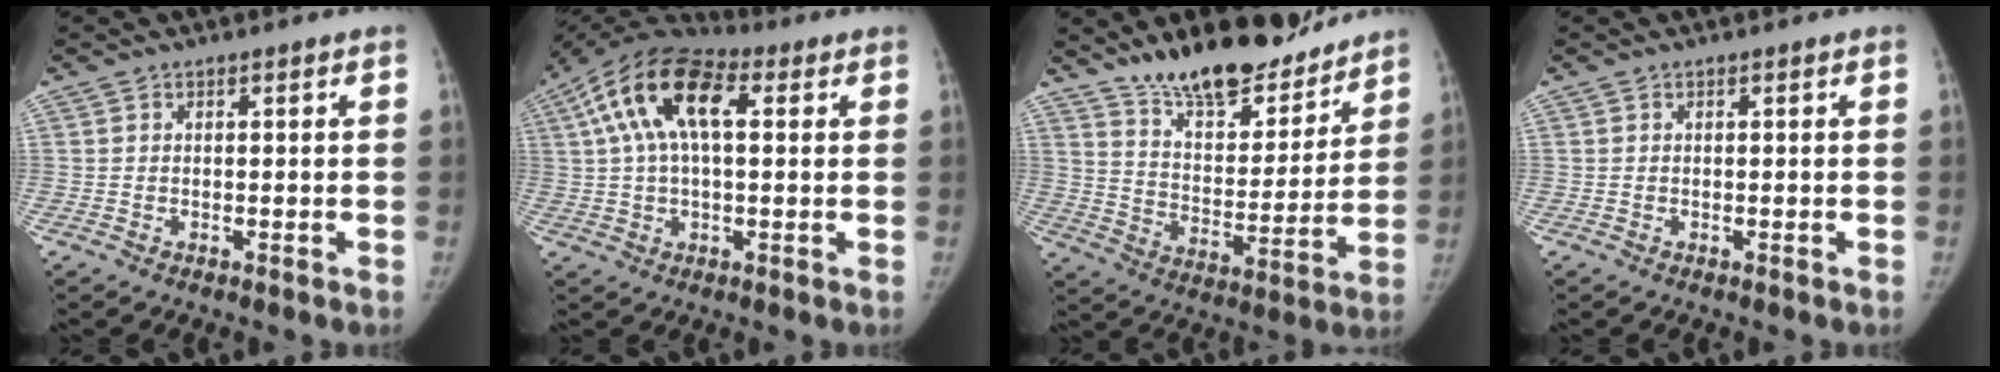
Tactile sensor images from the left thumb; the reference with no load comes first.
{"total": 16.0, "force": [4.4, 8.1, 13.1], "torque": [-0.245, 0.036, 0.068]}
{"total": 18.1, "force": [14.9, 6.2, 8.0], "torque": [-0.082, -0.097, 0.247]}
{"total": 0.0}